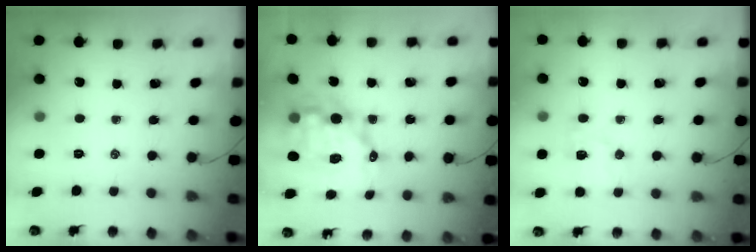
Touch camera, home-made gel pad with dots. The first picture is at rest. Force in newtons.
{"total": 13.9, "press": 13.5, "slide": 3.0}
{"total": 6.5, "press": 6.4, "slide": 1.1}